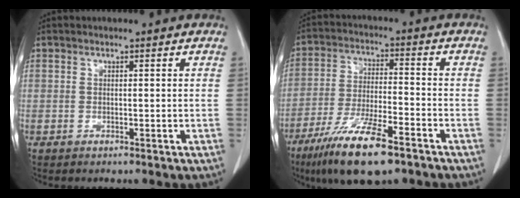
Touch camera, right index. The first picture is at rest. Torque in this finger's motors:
{"motor_torque": [1.08, -1.06, 0.49, 0.21]}